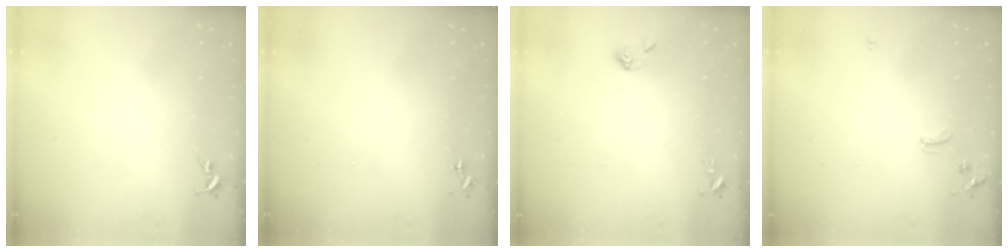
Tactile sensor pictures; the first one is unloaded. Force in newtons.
{"total": 0.0}
{"total": 4.7, "press": 4.5, "slide": 1.3}
{"total": 6.1, "press": 6.0, "slide": 0.9}